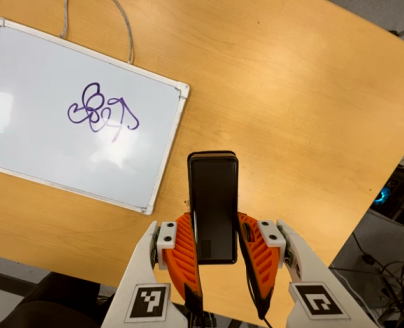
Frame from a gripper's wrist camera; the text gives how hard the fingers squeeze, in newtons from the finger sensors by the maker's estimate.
{"total": 5.5, "left": 4.2, "right": 6.7}